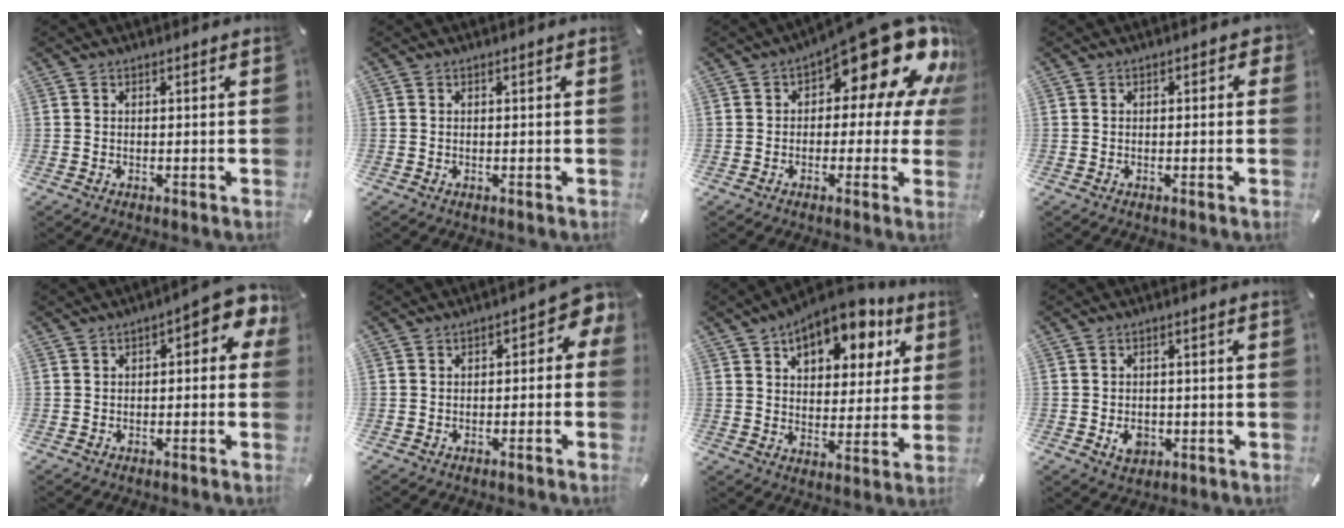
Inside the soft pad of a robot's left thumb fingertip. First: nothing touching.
{"total": 0.0}
{"total": 20.3, "force": [10.1, 8.8, 15.2], "torque": [-0.195, -0.071, 0.167]}
{"total": 1.4, "force": [-0.4, 1.1, 0.8], "torque": [-0.005, 0.002, -0.010]}
{"total": 5.5, "force": [0.6, 2.8, 4.6], "torque": [-0.072, 0.002, 0.006]}
{"total": 4.0, "force": [-0.4, 2.7, 3.0], "torque": [-0.035, -0.001, -0.016]}
{"total": 12.6, "force": [8.4, 7.2, 6.0], "torque": [-0.080, -0.051, 0.146]}
{"total": 4.2, "force": [-1.2, 3.3, 2.3], "torque": [-0.044, -0.002, -0.024]}